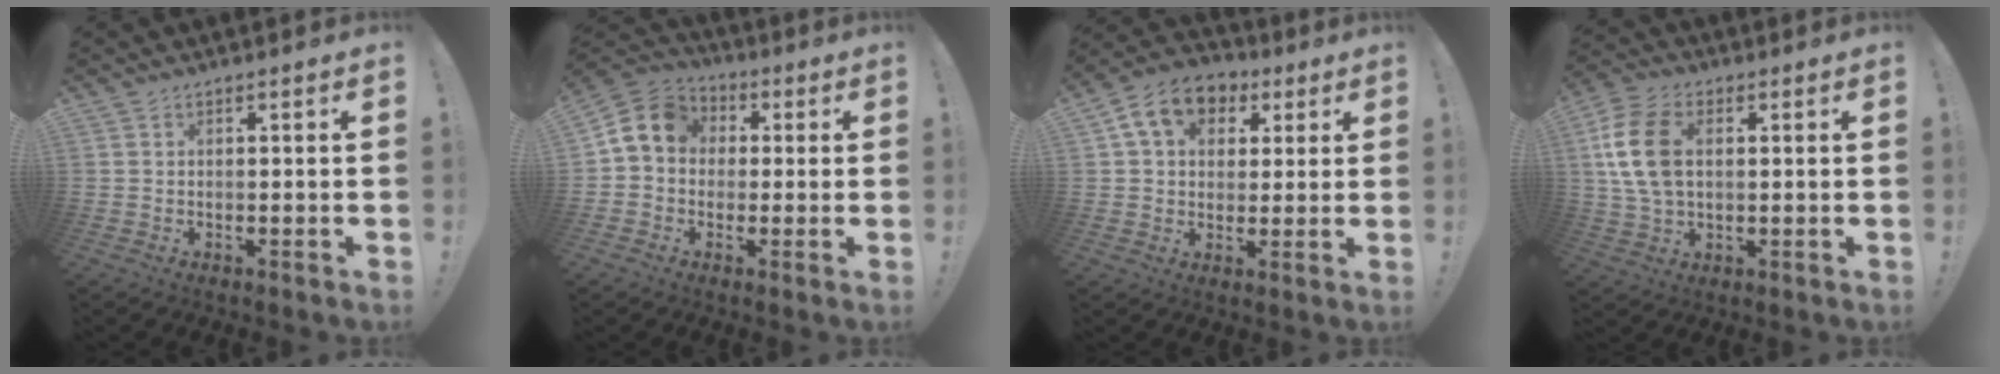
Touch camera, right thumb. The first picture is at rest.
{"total": 10.2, "force": [1.3, 8.5, 5.5], "torque": [-0.090, 0.015, 0.030]}
{"total": 12.1, "force": [4.7, 9.1, 6.4], "torque": [-0.096, -0.008, 0.092]}
{"total": 13.5, "force": [2.1, 8.9, 9.9], "torque": [-0.195, 0.007, 0.043]}